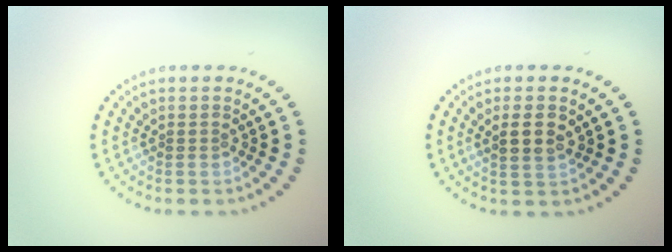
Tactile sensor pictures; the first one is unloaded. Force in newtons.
{"total": 2.4, "press": 2.3, "slide": 0.6}